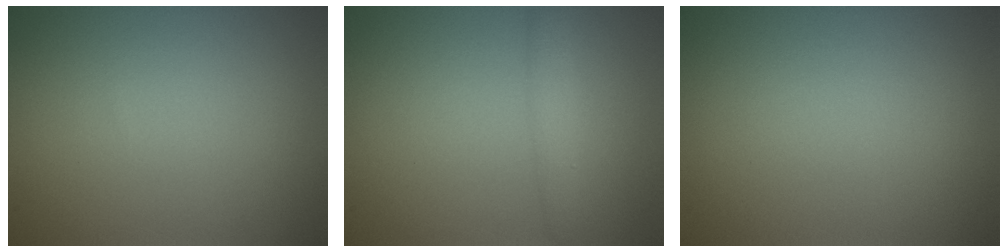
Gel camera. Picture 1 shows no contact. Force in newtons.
{"total": 1.9, "press": 1.9, "slide": 0.1}
{"total": 0.0}